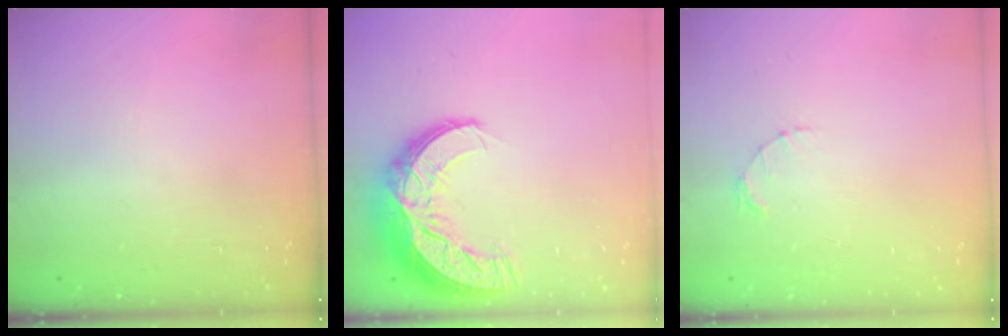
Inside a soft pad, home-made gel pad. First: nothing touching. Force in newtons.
{"total": 16.4, "press": 16.4, "slide": 0.9}
{"total": 1.6, "press": 1.5, "slide": 0.3}